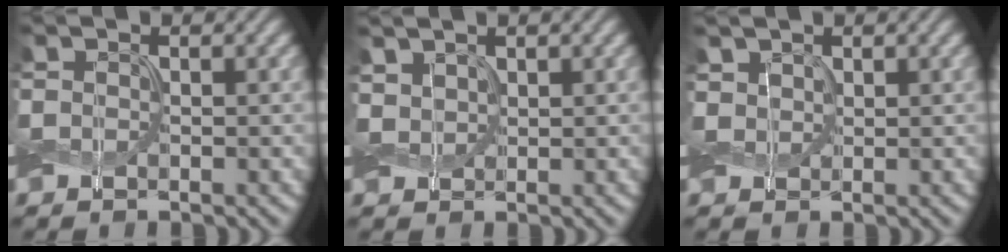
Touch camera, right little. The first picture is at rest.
{"total": 2.1, "force": [1.3, 1.3, 1.0], "torque": [-0.029, 0.007, 0.024]}
{"total": 1.5, "force": [0.9, 1.0, 0.5], "torque": [-0.016, 0.004, 0.015]}